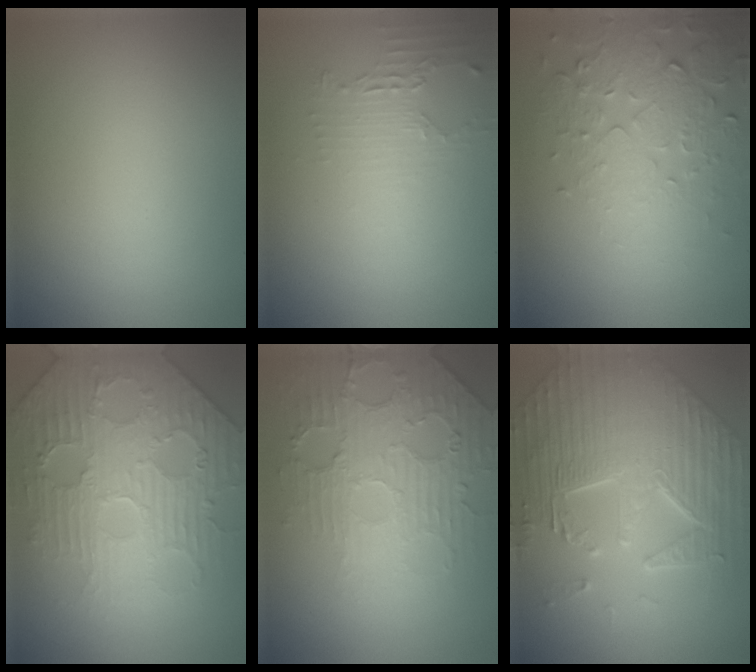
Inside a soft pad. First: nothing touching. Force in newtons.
{"total": 2.2, "press": 1.6, "slide": 1.5}
{"total": 5.3, "press": 3.9, "slide": 3.6}
{"total": 5.3, "press": 5.2, "slide": 1.2}
{"total": 4.6, "press": 3.7, "slide": 2.7}
{"total": 6.8, "press": 5.9, "slide": 3.4}